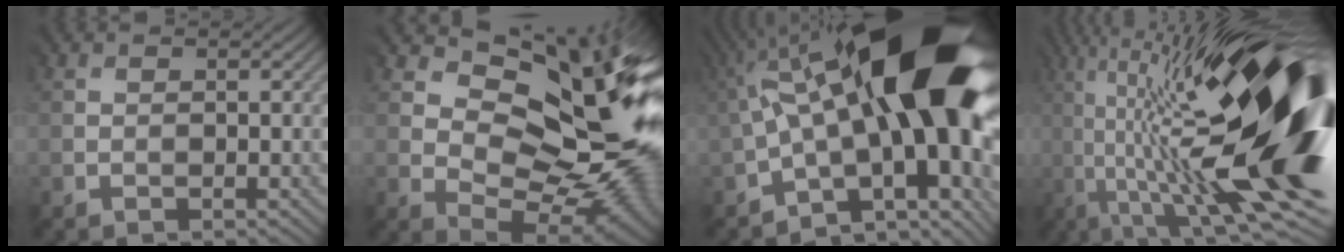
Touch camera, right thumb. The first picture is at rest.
{"total": 17.0, "force": [5.2, 9.3, 13.2], "torque": [-0.171, 0.008, 0.101]}
{"total": 19.8, "force": [2.3, 8.4, 17.8], "torque": [-0.276, 0.012, 0.039]}
{"total": 22.8, "force": [0.2, 6.5, 21.8], "torque": [-0.355, 0.026, 0.001]}